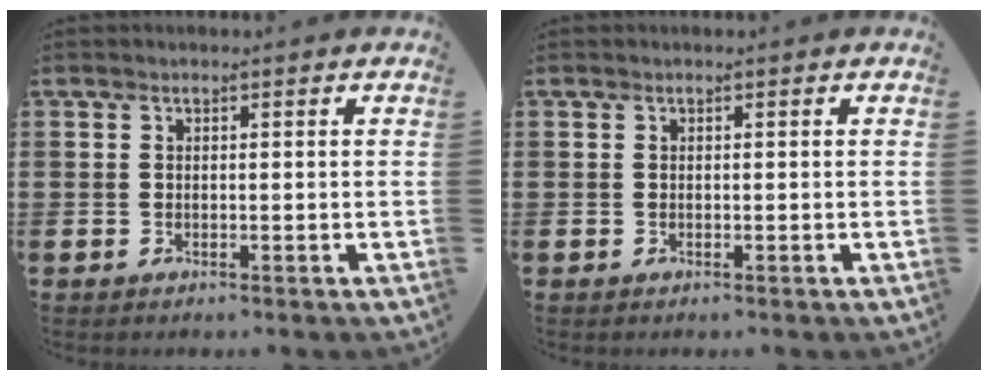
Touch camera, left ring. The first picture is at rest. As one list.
[{"total": 0.0}]